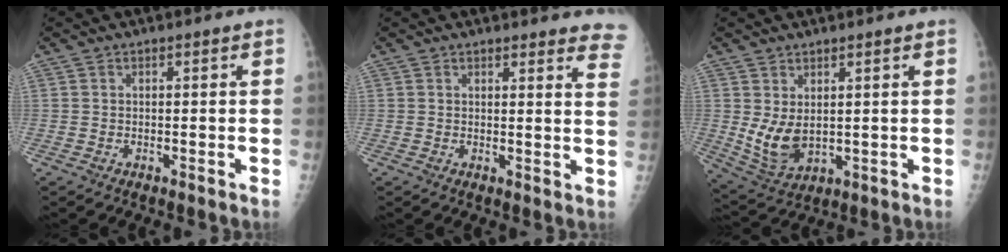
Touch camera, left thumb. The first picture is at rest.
{"total": 10.5, "force": [10.0, 1.8, 2.6], "torque": [0.012, -0.061, 0.079]}
{"total": 7.4, "force": [1.8, 4.3, 5.8], "torque": [-0.101, -0.025, 0.052]}